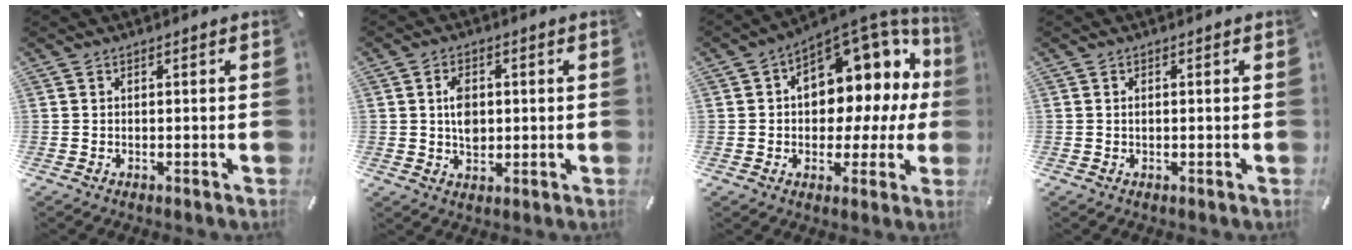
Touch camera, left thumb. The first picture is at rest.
{"total": 5.4, "force": [0.5, 3.9, 3.7], "torque": [-0.059, -0.002, 0.002]}
{"total": 11.9, "force": [4.7, 8.5, 6.8], "torque": [-0.072, -0.065, 0.083]}
{"total": 0.6, "force": [0.0, 0.3, 0.6], "torque": [-0.012, -0.001, 0.000]}